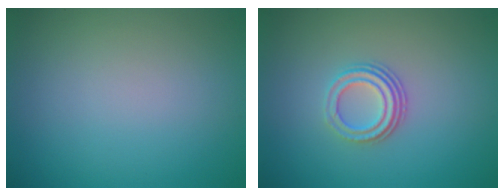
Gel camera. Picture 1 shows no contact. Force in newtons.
{"total": 3.0, "press": 2.2, "slide": 2.0}